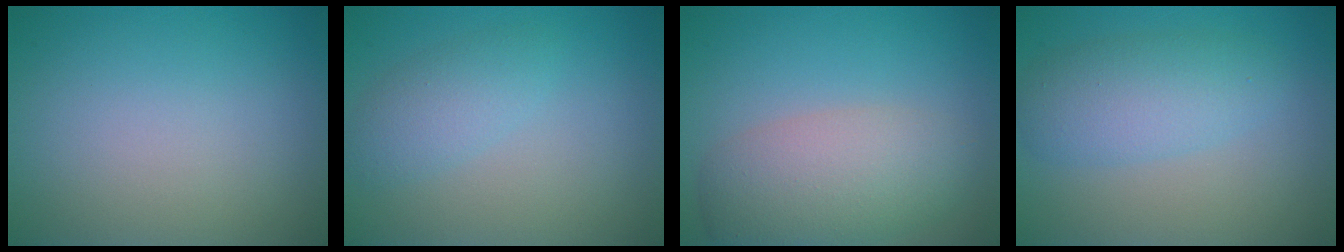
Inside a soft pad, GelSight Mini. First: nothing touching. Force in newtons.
{"total": 2.5, "press": 2.5, "slide": 0.0}
{"total": 5.7, "press": 5.7, "slide": 0.2}
{"total": 4.1, "press": 4.1, "slide": 0.2}